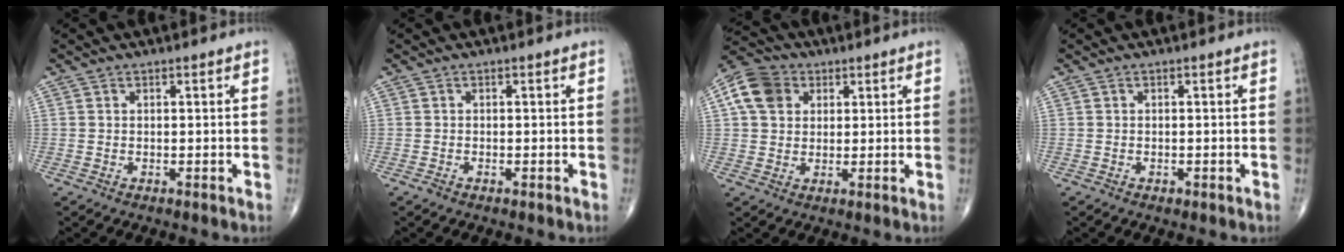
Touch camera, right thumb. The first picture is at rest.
{"total": 0.6, "force": [-0.4, 0.2, 0.3], "torque": [-0.007, 0.000, -0.009]}
{"total": 8.9, "force": [2.7, 7.0, 4.7], "torque": [-0.074, 0.008, 0.042]}
{"total": 0.6, "force": [-0.3, 0.4, 0.4], "torque": [-0.004, 0.000, -0.005]}